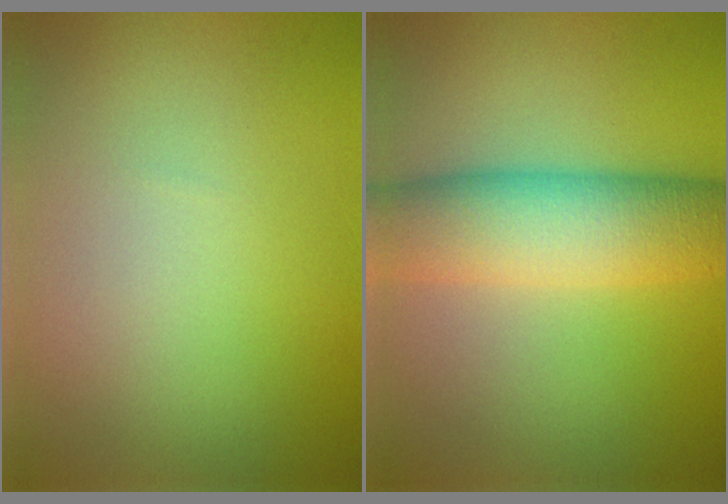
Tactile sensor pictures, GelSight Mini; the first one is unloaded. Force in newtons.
{"total": 8.9, "press": 8.9, "slide": 0.4}